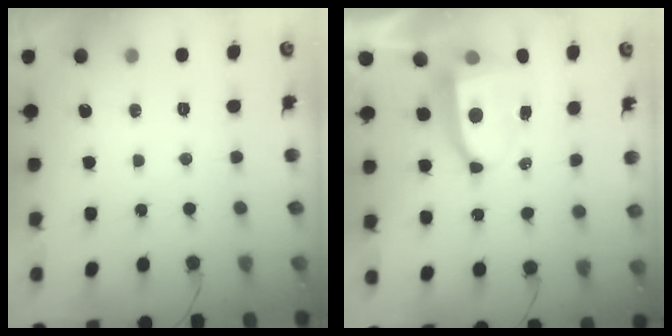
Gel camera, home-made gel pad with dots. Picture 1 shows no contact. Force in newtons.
{"total": 8.2, "press": 8.1, "slide": 1.0}